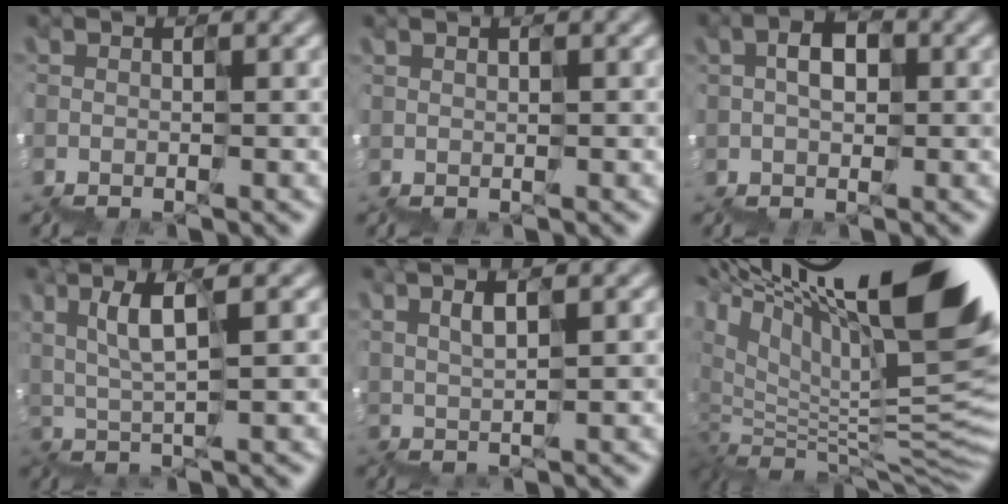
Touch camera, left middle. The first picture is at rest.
{"total": 1.0, "force": [0.9, 0.2, 0.3], "torque": [-0.002, -0.002, 0.018]}
{"total": 2.9, "force": [0.9, 1.9, 2.0], "torque": [-0.022, 0.017, 0.011]}
{"total": 3.3, "force": [2.0, 0.3, 2.5], "torque": [-0.037, 0.009, 0.044]}
{"total": 2.3, "force": [2.2, 0.0, 0.7], "torque": [0.006, 0.014, 0.049]}
{"total": 14.8, "force": [8.8, 4.8, 10.9], "torque": [-0.154, 0.022, 0.191]}